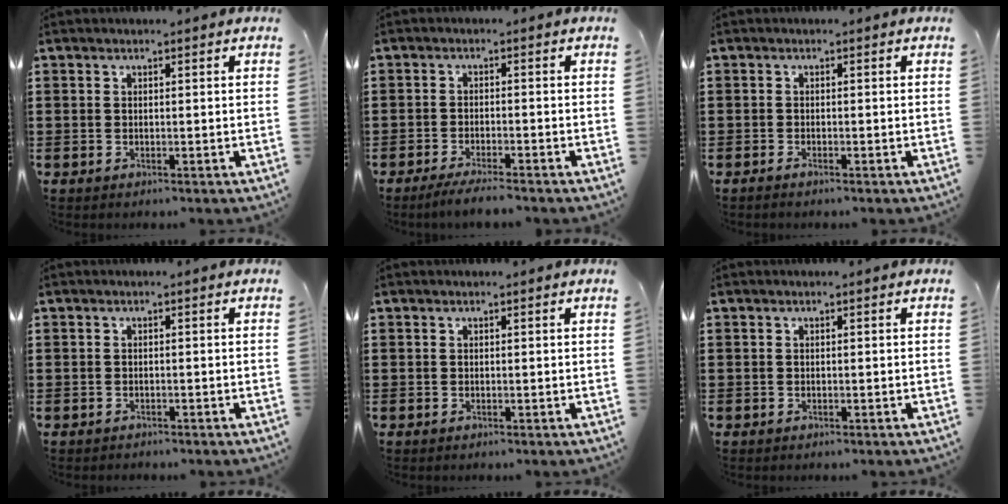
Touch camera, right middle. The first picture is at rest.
{"total": 2.9, "force": [-2.7, -0.2, 1.1], "torque": [-0.025, -0.006, -0.054]}
{"total": 0.6, "force": [-0.5, 0.0, 0.3], "torque": [-0.008, -0.004, -0.009]}
{"total": 0.6, "force": [-0.5, 0.1, -0.1], "torque": [0.002, 0.003, -0.013]}
{"total": 0.0}
{"total": 0.0}